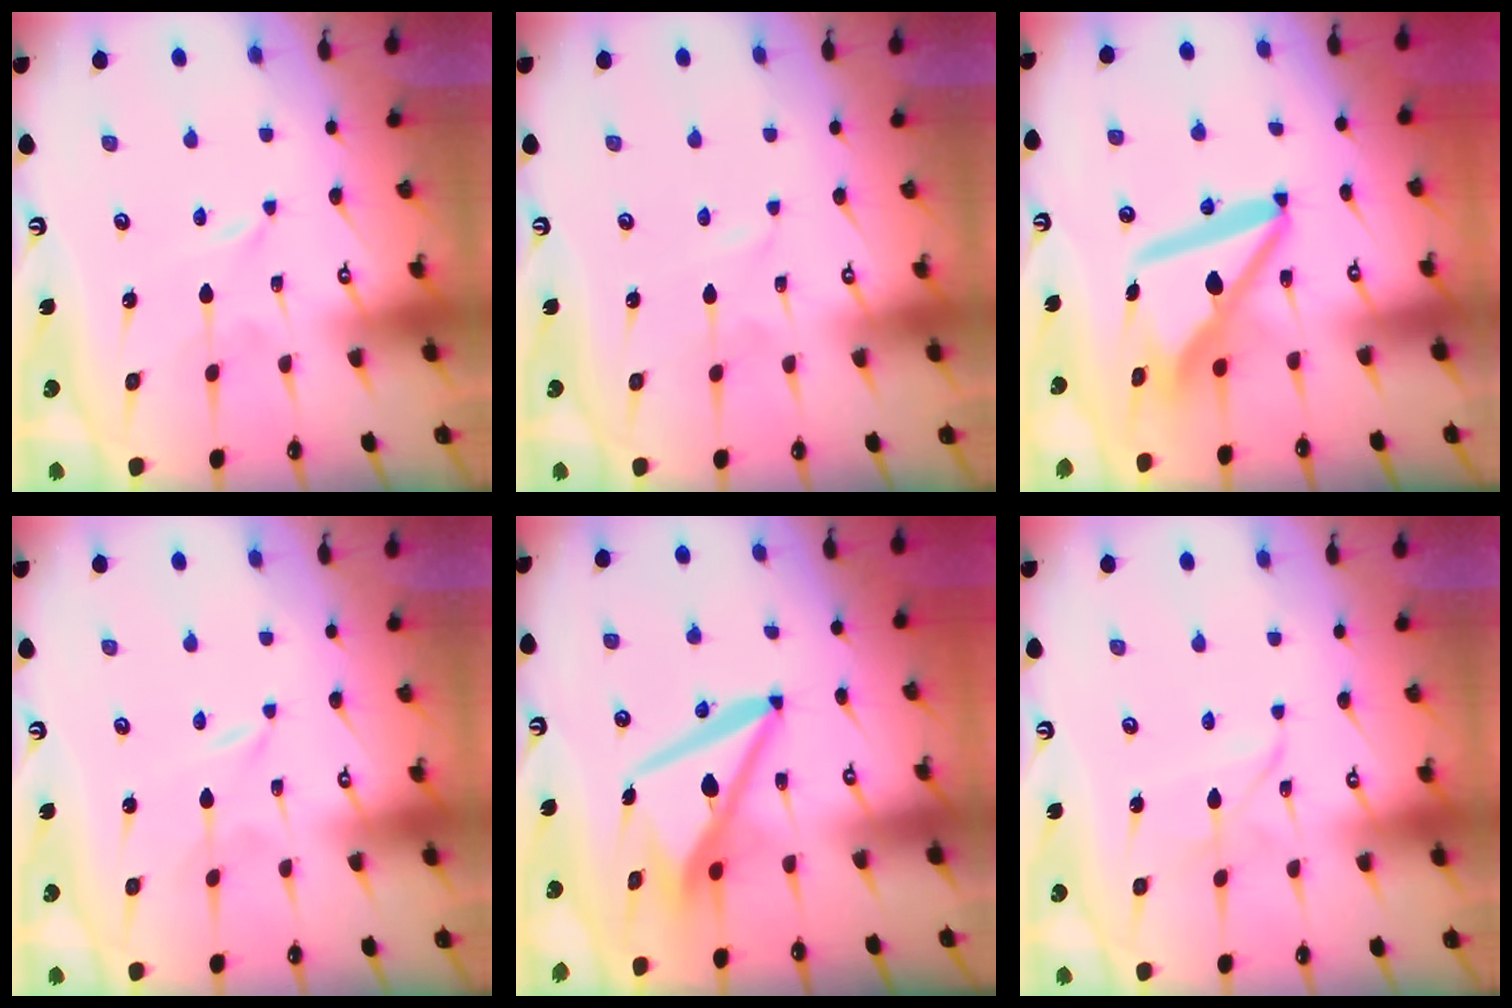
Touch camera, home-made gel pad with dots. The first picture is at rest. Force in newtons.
{"total": 0.0}
{"total": 13.2, "press": 13.2, "slide": 1.5}
{"total": 0.0}
{"total": 10.8, "press": 10.7, "slide": 1.8}
{"total": 2.5, "press": 2.5, "slide": 0.2}